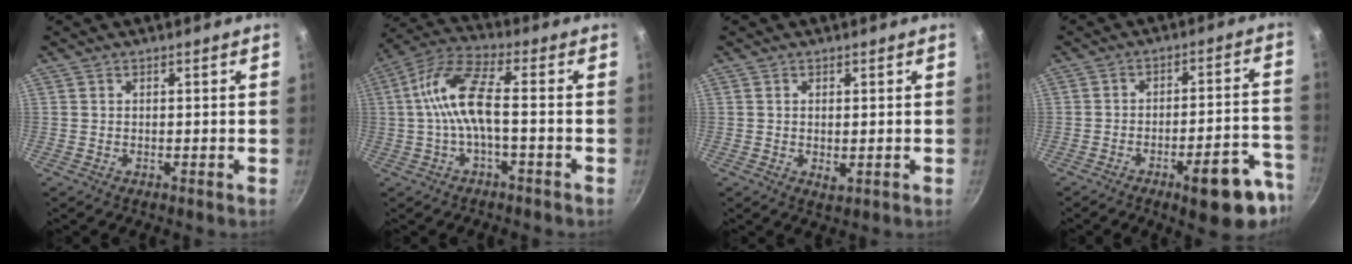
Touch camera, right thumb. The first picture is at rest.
{"total": 10.2, "force": [-1.2, 3.4, 9.5], "torque": [-0.208, 0.036, -0.034]}
{"total": 1.9, "force": [0.0, 0.9, 1.6], "torque": [-0.027, -0.005, 0.003]}
{"total": 14.8, "force": [-8.1, 4.6, 11.4], "torque": [-0.103, 0.049, -0.104]}